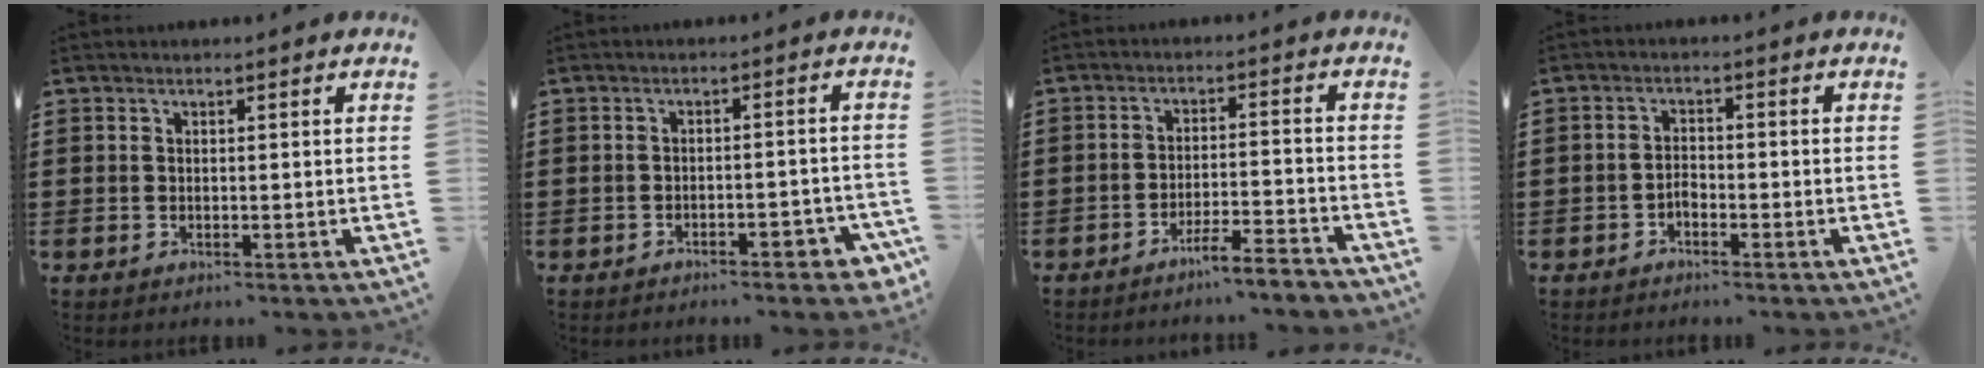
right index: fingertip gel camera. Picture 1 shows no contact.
{"total": 2.9, "force": [-2.4, 0.7, 1.4], "torque": [-0.026, 0.005, -0.047]}
{"total": 4.7, "force": [-4.3, -0.3, 1.7], "torque": [-0.036, -0.009, -0.086]}
{"total": 1.7, "force": [-1.1, 0.9, 0.8], "torque": [-0.020, 0.002, -0.023]}